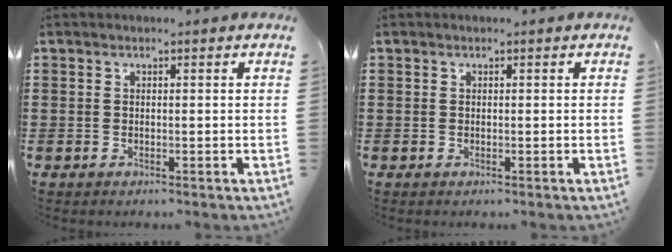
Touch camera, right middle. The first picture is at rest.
{"total": 0.0}